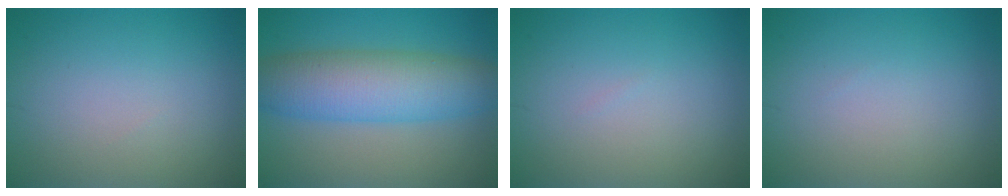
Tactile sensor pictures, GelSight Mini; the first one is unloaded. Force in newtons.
{"total": 8.2, "press": 8.2, "slide": 0.3}
{"total": 0.0}
{"total": 0.0}